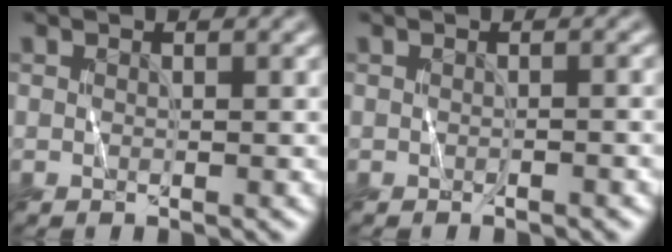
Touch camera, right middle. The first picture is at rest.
{"total": 0.9, "force": [-0.5, 0.2, 0.7], "torque": [-0.009, 0.001, -0.006]}